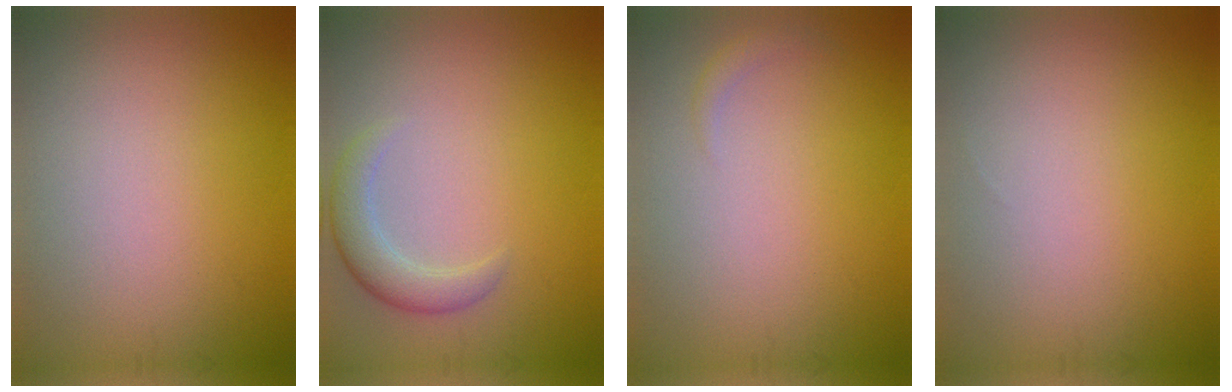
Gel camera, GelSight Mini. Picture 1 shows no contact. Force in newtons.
{"total": 2.8, "press": 2.8, "slide": 0.0}
{"total": 0.8, "press": 0.8, "slide": 0.0}
{"total": 0.0}